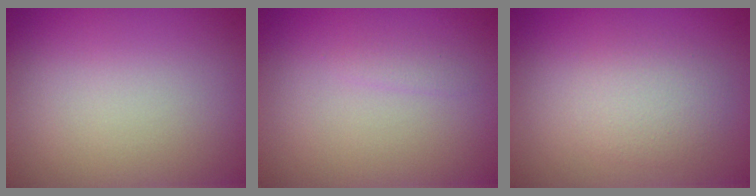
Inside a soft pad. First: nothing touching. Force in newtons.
{"total": 0.7, "press": 0.7, "slide": 0.0}
{"total": 2.3, "press": 2.3, "slide": 0.1}